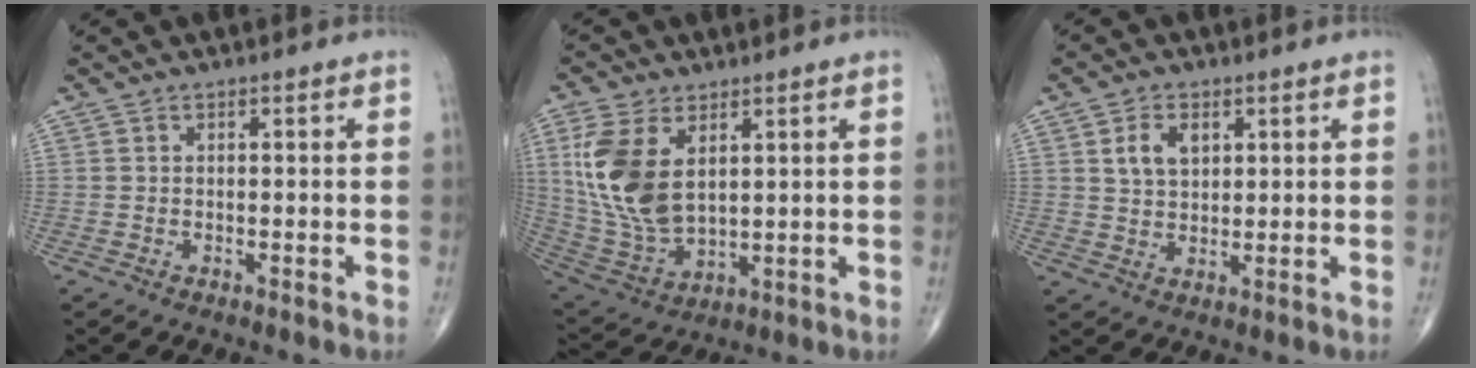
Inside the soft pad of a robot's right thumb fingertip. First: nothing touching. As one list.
[{"total": 14.7, "force": [4.0, 8.4, 11.3], "torque": [-0.239, -0.017, 0.094]}, {"total": 5.3, "force": [2.0, 3.4, 3.5], "torque": [-0.051, -0.007, 0.039]}]